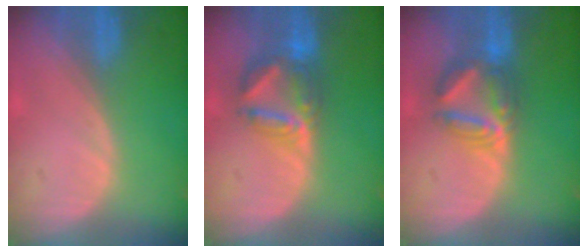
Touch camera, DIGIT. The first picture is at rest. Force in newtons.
{"total": 7.1, "press": 6.4, "slide": 3.2}
{"total": 6.5, "press": 6.4, "slide": 1.2}